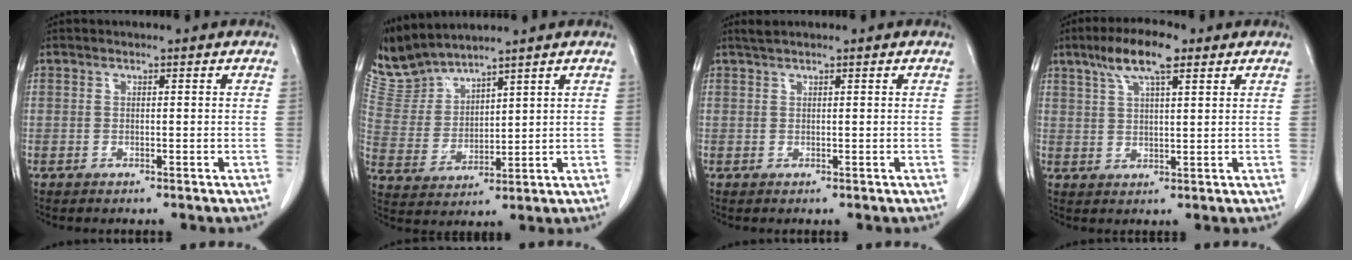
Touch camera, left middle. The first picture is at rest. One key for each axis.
{"total": 7.4, "fx": 7.3, "fy": 0.3, "fz": 0.6, "tx": -0.037, "ty": 0.011, "tz": 0.168}
{"total": 1.0, "fx": 0.9, "fy": -0.1, "fz": 0.4, "tx": -0.013, "ty": 0.007, "tz": 0.023}
{"total": 7.7, "fx": 4.7, "fy": 1.6, "fz": 5.9, "tx": -0.115, "ty": 0.016, "tz": 0.084}